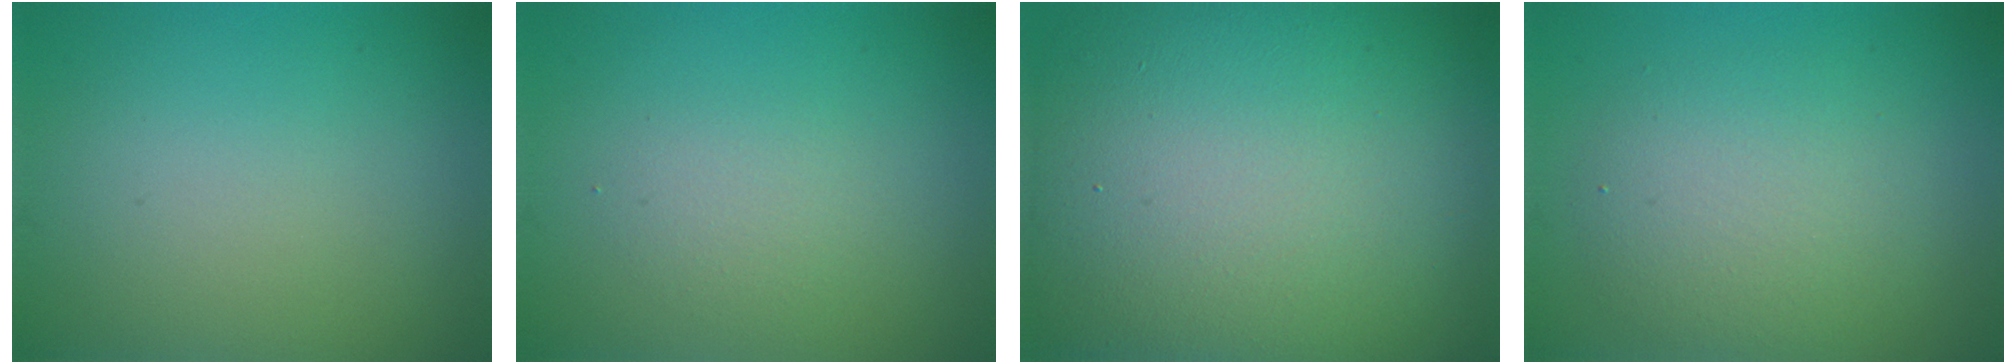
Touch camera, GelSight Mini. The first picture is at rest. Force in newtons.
{"total": 1.7, "press": 1.6, "slide": 0.1}
{"total": 19.6, "press": 19.6, "slide": 0.8}
{"total": 4.4, "press": 4.4, "slide": 0.1}